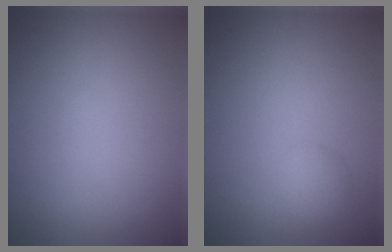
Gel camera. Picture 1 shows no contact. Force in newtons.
{"total": 1.4, "press": 1.4, "slide": 0.1}